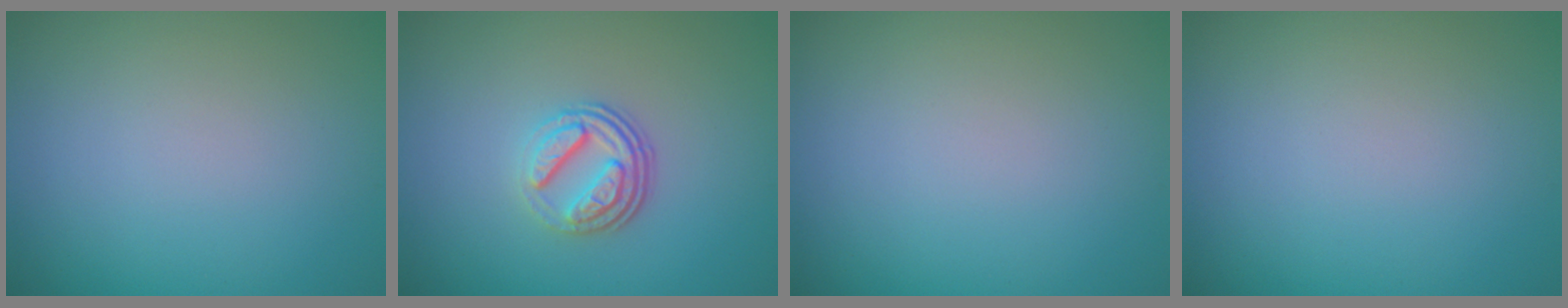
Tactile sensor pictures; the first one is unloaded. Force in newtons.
{"total": 3.6, "press": 2.5, "slide": 2.5}
{"total": 0.0}
{"total": 0.0}